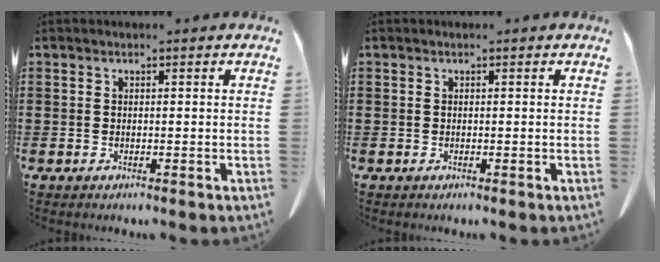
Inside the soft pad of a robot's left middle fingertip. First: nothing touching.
{"total": 0.0}